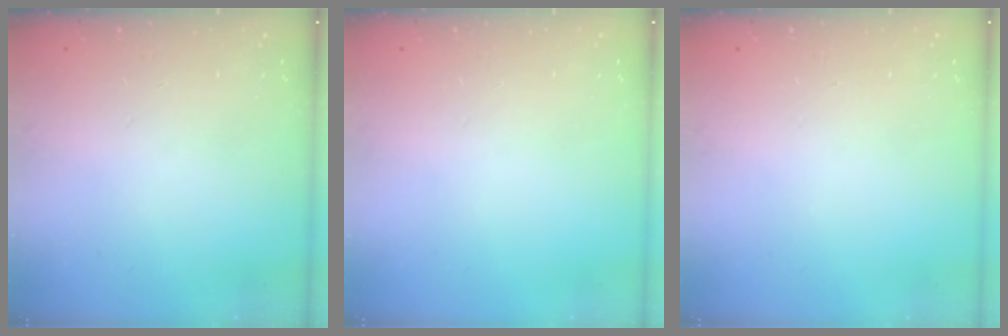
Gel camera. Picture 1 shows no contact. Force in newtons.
{"total": 0.0}
{"total": 0.0}